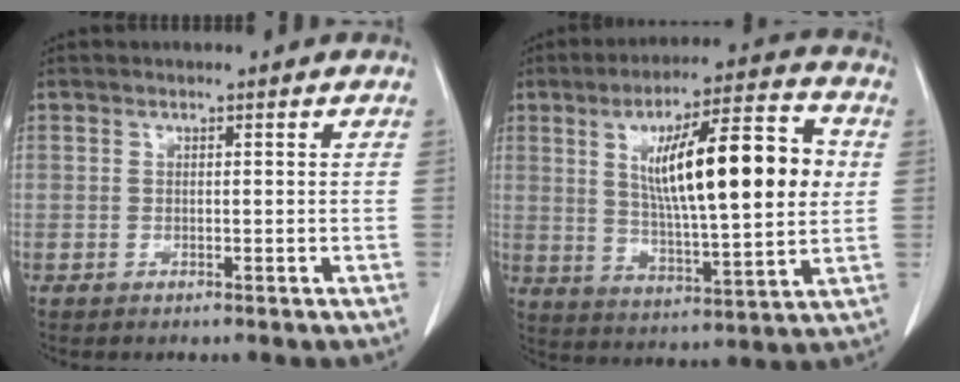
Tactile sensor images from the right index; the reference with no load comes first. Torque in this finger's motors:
{"motor_torque": [1.30, 0.62, 0.80, 0.21]}